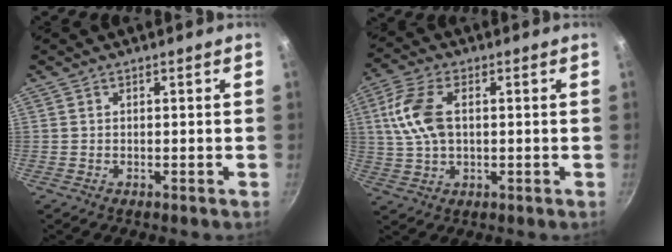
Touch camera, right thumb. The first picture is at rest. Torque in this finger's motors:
{"motor_torque": [0.20, 0.50, 1.15, 0.36, 0.09]}